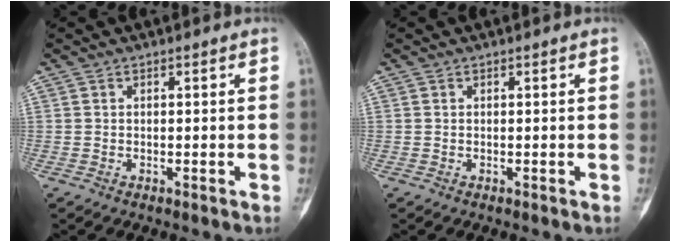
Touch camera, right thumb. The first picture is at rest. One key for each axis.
{"total": 0.0}